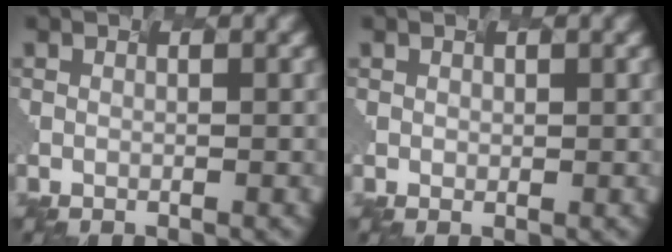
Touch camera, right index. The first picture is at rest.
{"total": 0.8, "force": [0.0, -0.2, -0.8], "torque": [0.004, -0.002, 0.016]}